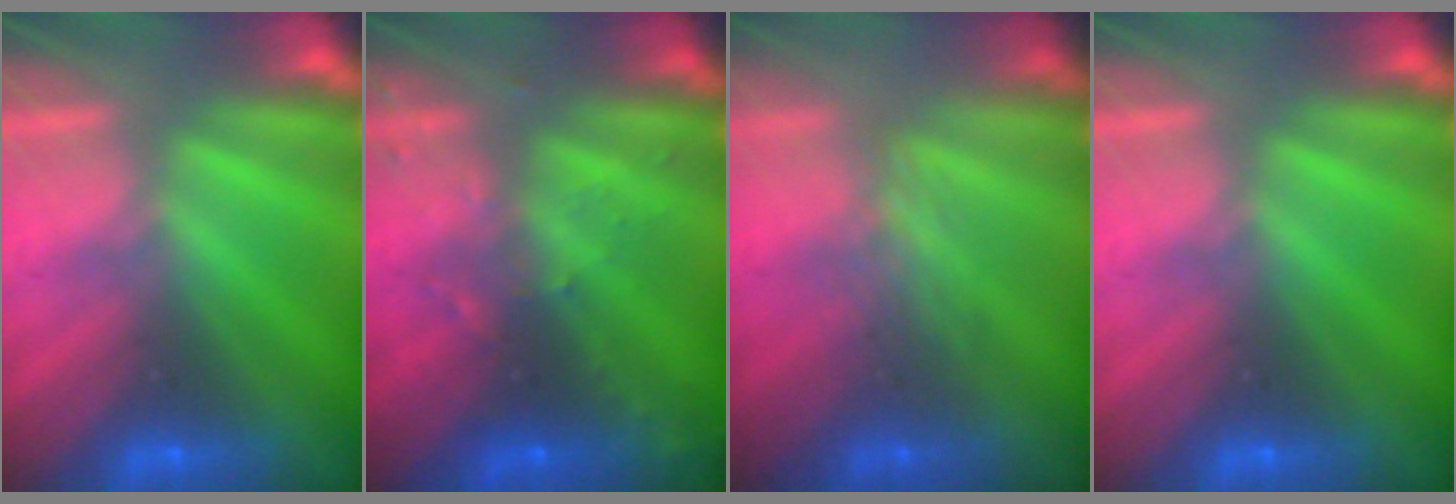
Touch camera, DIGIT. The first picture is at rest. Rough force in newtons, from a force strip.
{"total": 2.9}
{"total": 2.4}
{"total": 0.0}